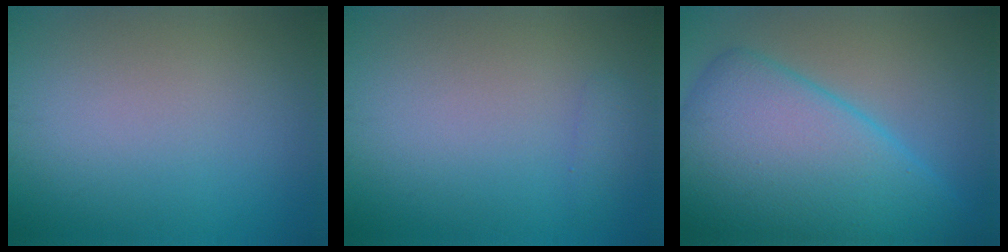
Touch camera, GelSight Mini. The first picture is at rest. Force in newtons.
{"total": 0.8, "press": 0.8, "slide": 0.0}
{"total": 12.0, "press": 12.0, "slide": 0.2}